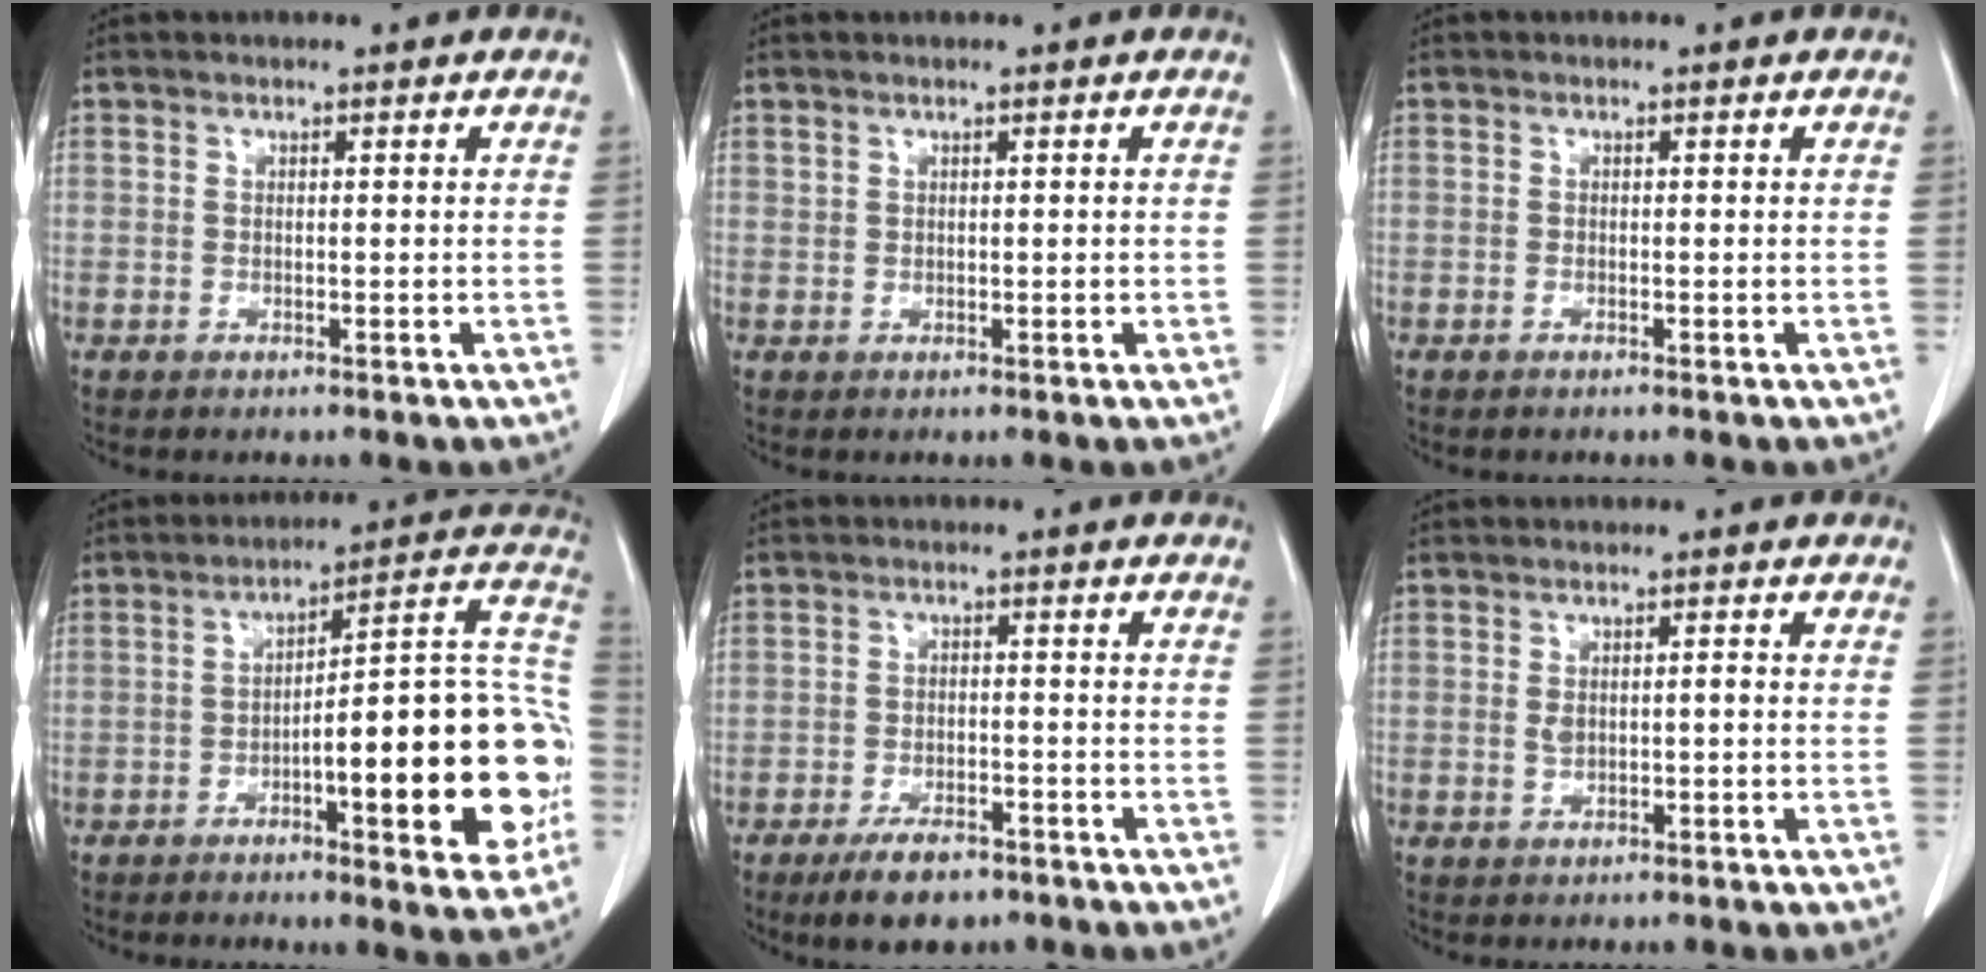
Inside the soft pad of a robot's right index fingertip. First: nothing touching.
{"total": 0.7, "force": [0.4, 0.3, 0.3], "torque": [-0.003, -0.001, 0.010]}
{"total": 0.0}
{"total": 20.9, "force": [-4.7, 3.9, 19.9], "torque": [-0.209, 0.035, -0.058]}
{"total": 6.1, "force": [-4.4, 2.4, 3.4], "torque": [-0.061, -0.002, -0.069]}
{"total": 2.1, "force": [-0.1, 0.9, 1.9], "torque": [-0.039, 0.008, 0.004]}